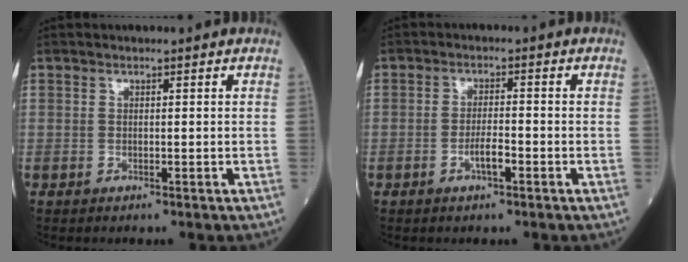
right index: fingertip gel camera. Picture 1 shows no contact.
{"total": 2.8, "force": [-1.3, 0.5, 2.4], "torque": [-0.041, 0.002, -0.026]}